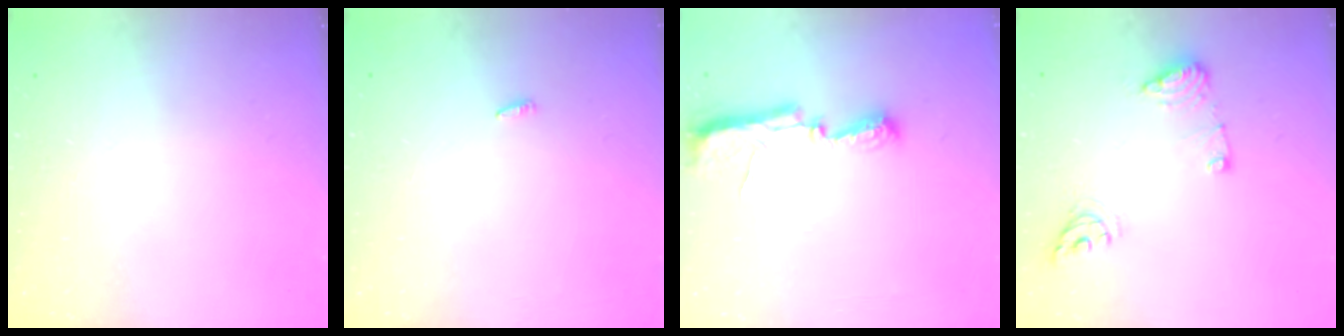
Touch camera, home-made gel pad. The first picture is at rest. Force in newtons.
{"total": 2.1, "press": 1.9, "slide": 0.7}
{"total": 9.8, "press": 8.5, "slide": 4.8}
{"total": 9.0, "press": 8.9, "slide": 0.9}